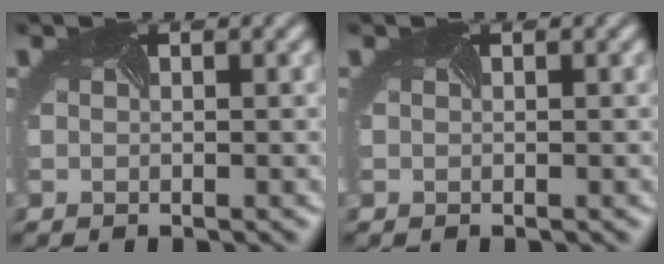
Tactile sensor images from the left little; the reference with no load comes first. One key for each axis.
{"total": 0.0}